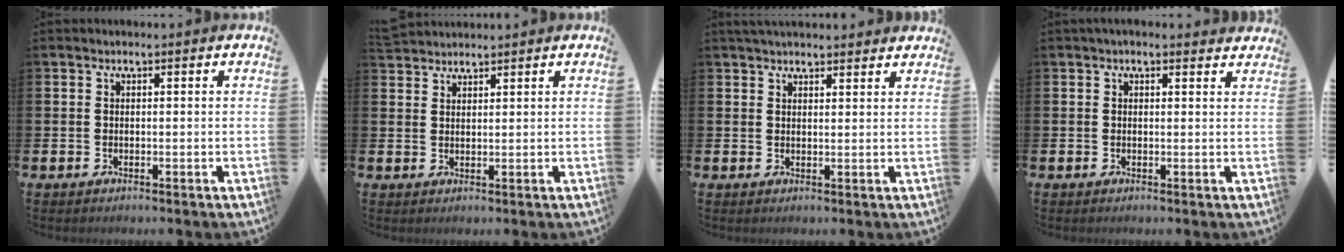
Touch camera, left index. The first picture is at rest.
{"total": 2.6, "force": [2.6, 0.4, -0.1], "torque": [-0.002, -0.007, 0.048]}
{"total": 2.7, "force": [2.6, 0.5, 0.5], "torque": [-0.011, -0.008, 0.048]}
{"total": 1.3, "force": [1.2, 0.2, 0.3], "torque": [-0.003, -0.002, 0.022]}